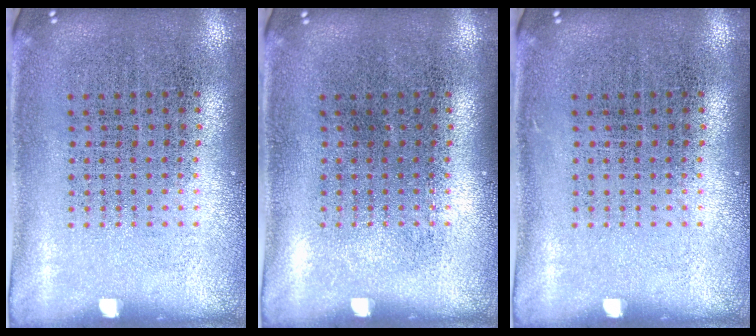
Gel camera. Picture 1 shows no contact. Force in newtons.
{"total": 0.0}
{"total": 0.0}